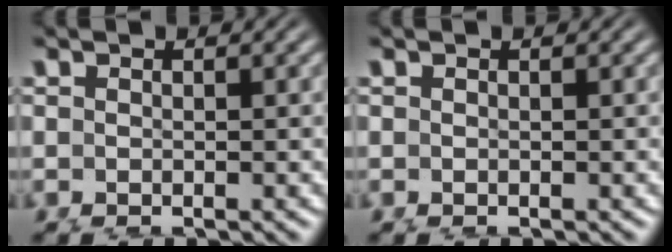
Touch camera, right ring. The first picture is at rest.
{"total": 0.0}